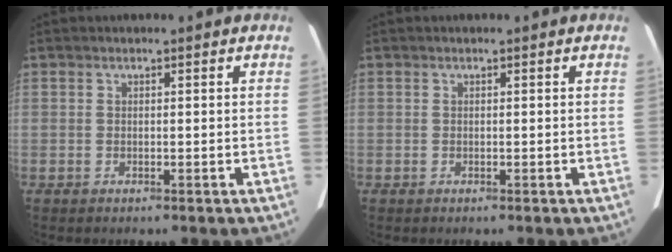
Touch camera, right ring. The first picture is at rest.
{"total": 0.0}